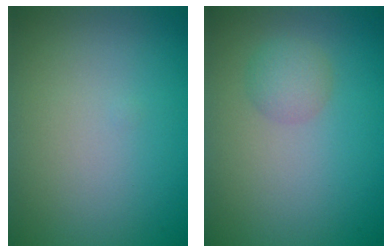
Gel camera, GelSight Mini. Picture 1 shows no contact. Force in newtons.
{"total": 1.6, "press": 1.6, "slide": 0.2}